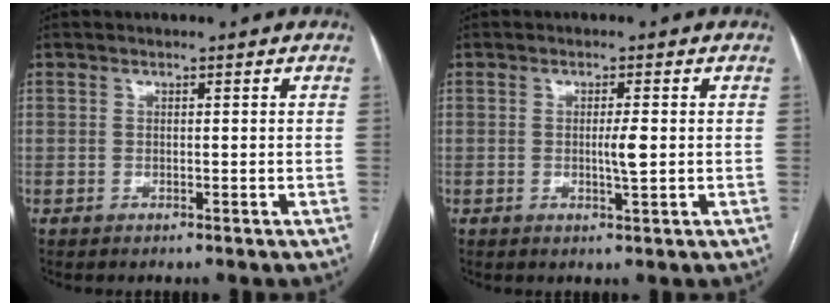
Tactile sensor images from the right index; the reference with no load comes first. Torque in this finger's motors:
{"motor_torque": [0.62, 0.09, 0.21, 0.05]}